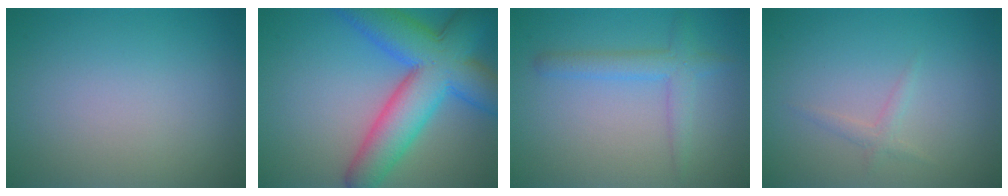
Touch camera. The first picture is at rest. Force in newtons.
{"total": 10.8, "press": 10.8, "slide": 0.4}
{"total": 2.7, "press": 2.7, "slide": 0.2}
{"total": 1.1, "press": 1.1, "slide": 0.0}